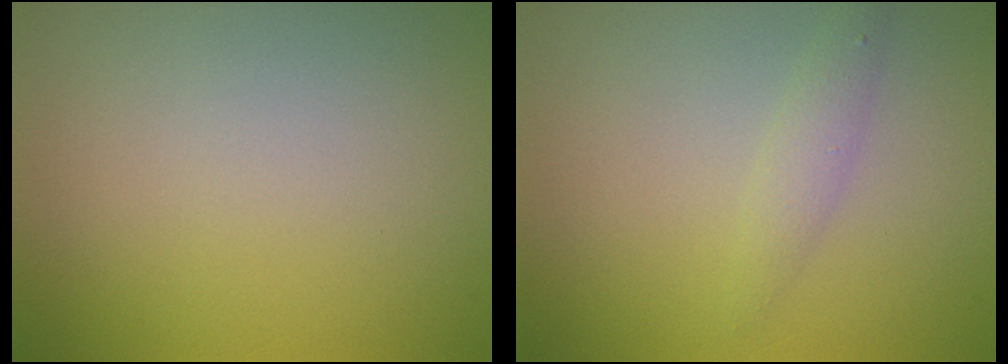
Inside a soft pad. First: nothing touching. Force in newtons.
{"total": 1.4, "press": 1.4, "slide": 0.0}